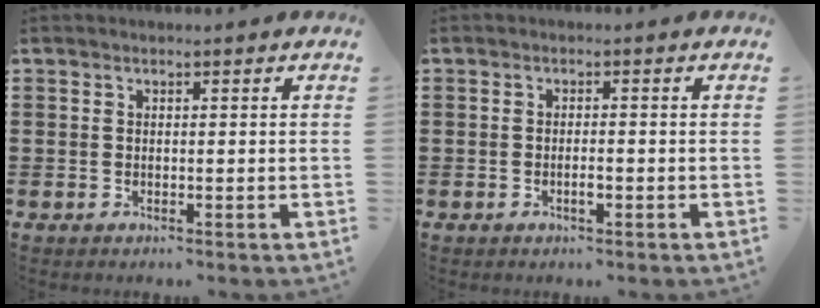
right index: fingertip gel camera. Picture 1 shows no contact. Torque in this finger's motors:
{"motor_torque": [-0.55, 0.54, -0.03, 0.01]}